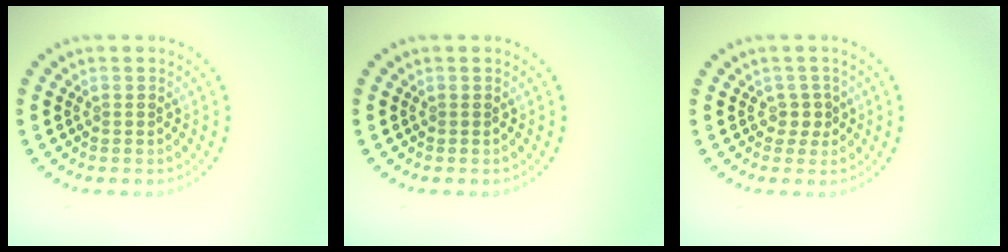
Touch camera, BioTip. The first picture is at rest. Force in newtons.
{"total": 0.0}
{"total": 1.4, "press": 0.9, "slide": 1.0}